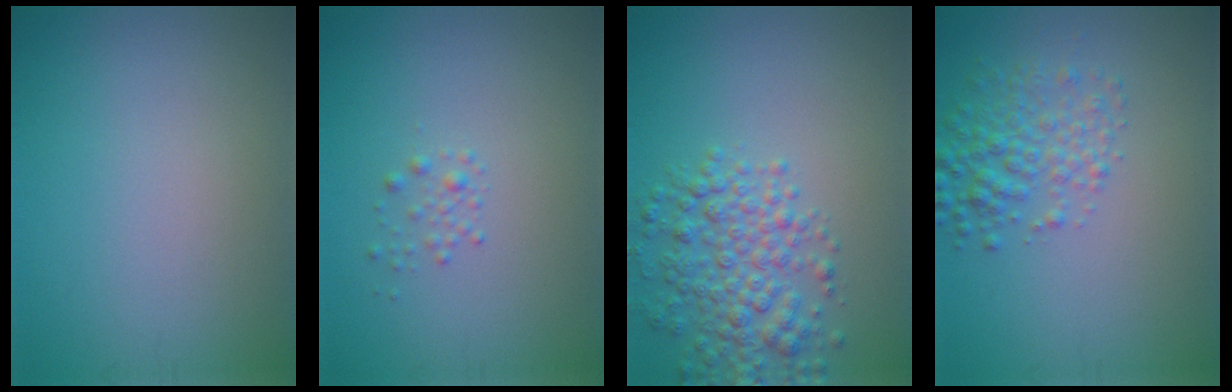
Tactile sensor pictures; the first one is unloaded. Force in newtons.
{"total": 0.9, "press": 0.9, "slide": 0.0}
{"total": 4.9, "press": 4.9, "slide": 0.2}
{"total": 3.4, "press": 3.4, "slide": 0.1}